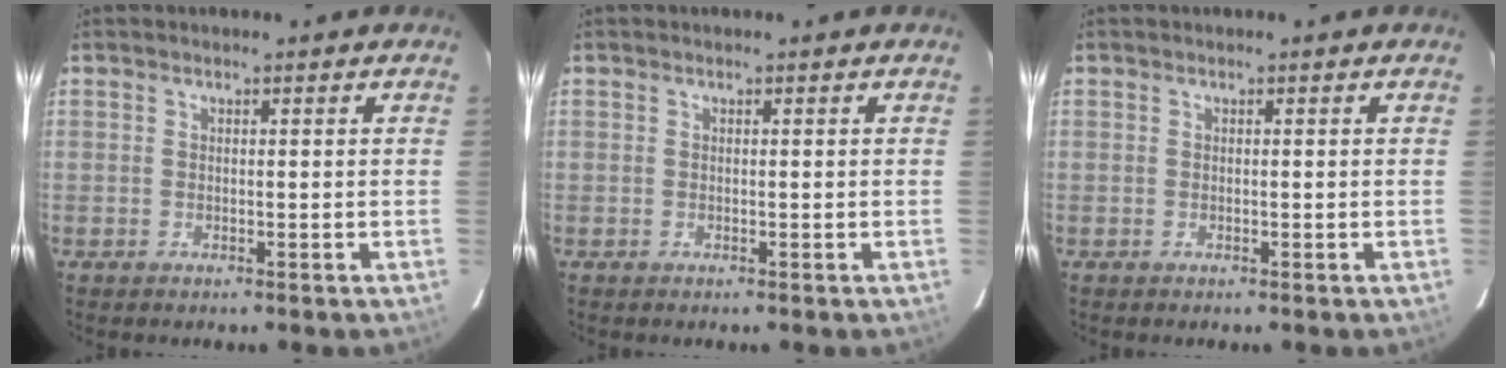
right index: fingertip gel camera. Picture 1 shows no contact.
{"total": 0.0}
{"total": 0.0}